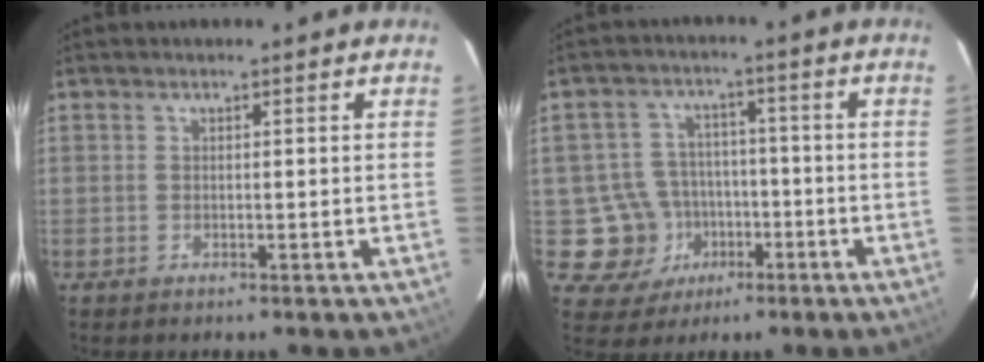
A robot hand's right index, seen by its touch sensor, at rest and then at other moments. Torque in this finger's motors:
{"motor_torque": [0.03, -0.09, -0.60, -0.21]}